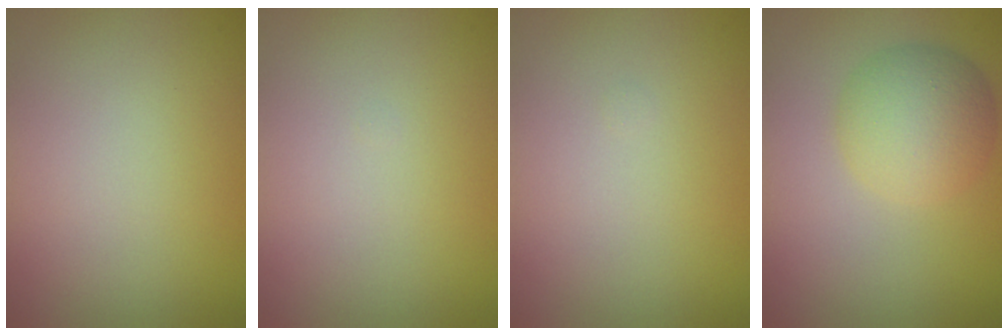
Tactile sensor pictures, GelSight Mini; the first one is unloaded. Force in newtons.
{"total": 0.0}
{"total": 0.0}
{"total": 4.5, "press": 4.5, "slide": 0.1}